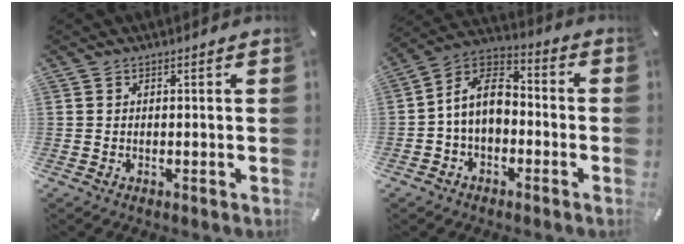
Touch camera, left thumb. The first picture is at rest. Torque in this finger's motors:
{"motor_torque": [0.32, 1.66, 0.96, 0.96, 0.18]}